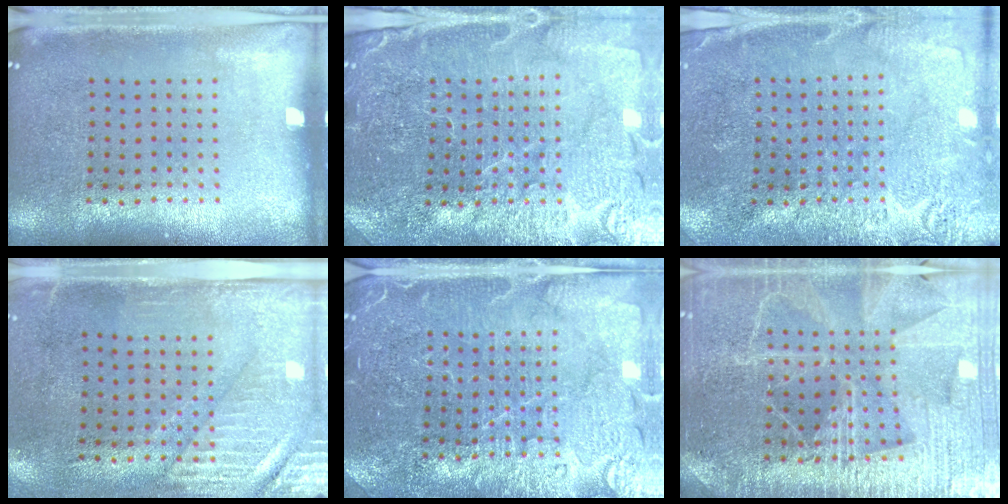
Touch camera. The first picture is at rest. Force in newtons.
{"total": 4.2, "press": 4.0, "slide": 1.1}
{"total": 2.7, "press": 2.7, "slide": 0.4}
{"total": 2.9, "press": 2.5, "slide": 1.5}
{"total": 4.4, "press": 4.3, "slide": 1.0}
{"total": 4.7, "press": 4.3, "slide": 1.8}